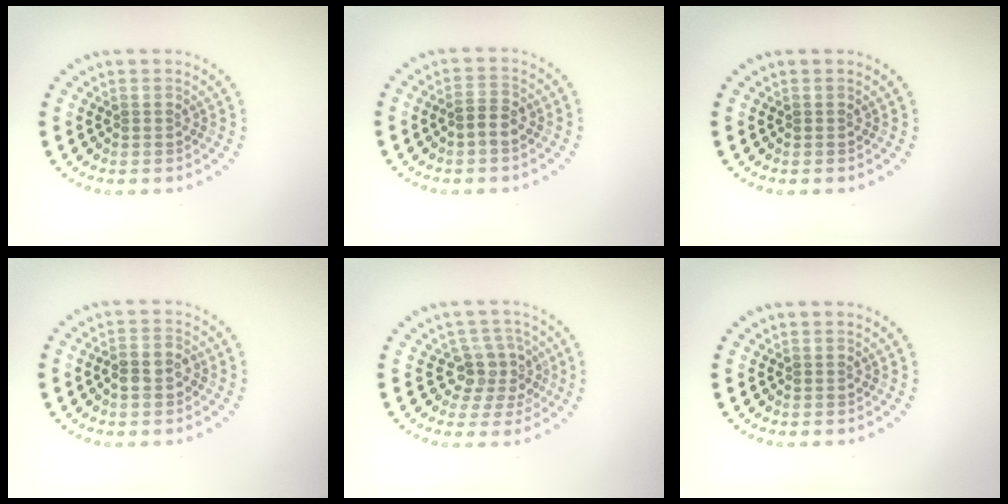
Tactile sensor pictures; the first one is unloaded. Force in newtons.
{"total": 1.9, "press": 1.8, "slide": 0.5}
{"total": 0.0}
{"total": 2.3, "press": 2.1, "slide": 0.8}
{"total": 3.6, "press": 2.8, "slide": 2.3}
{"total": 0.0}